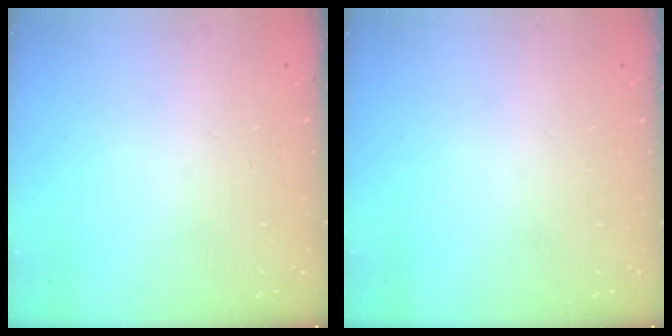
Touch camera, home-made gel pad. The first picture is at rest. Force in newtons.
{"total": 0.0}